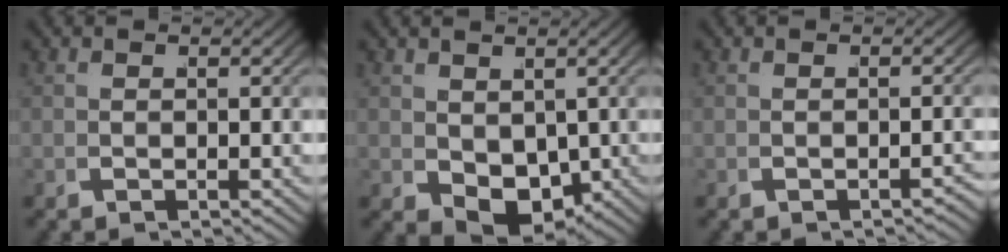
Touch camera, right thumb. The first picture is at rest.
{"total": 4.9, "force": [-0.3, 3.4, 3.5], "torque": [-0.069, -0.034, 0.022]}
{"total": 1.4, "force": [-1.3, 0.2, 0.4], "torque": [-0.013, 0.001, -0.017]}